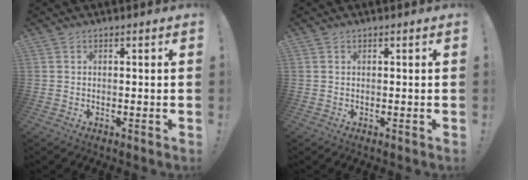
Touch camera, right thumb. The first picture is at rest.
{"total": 0.0}